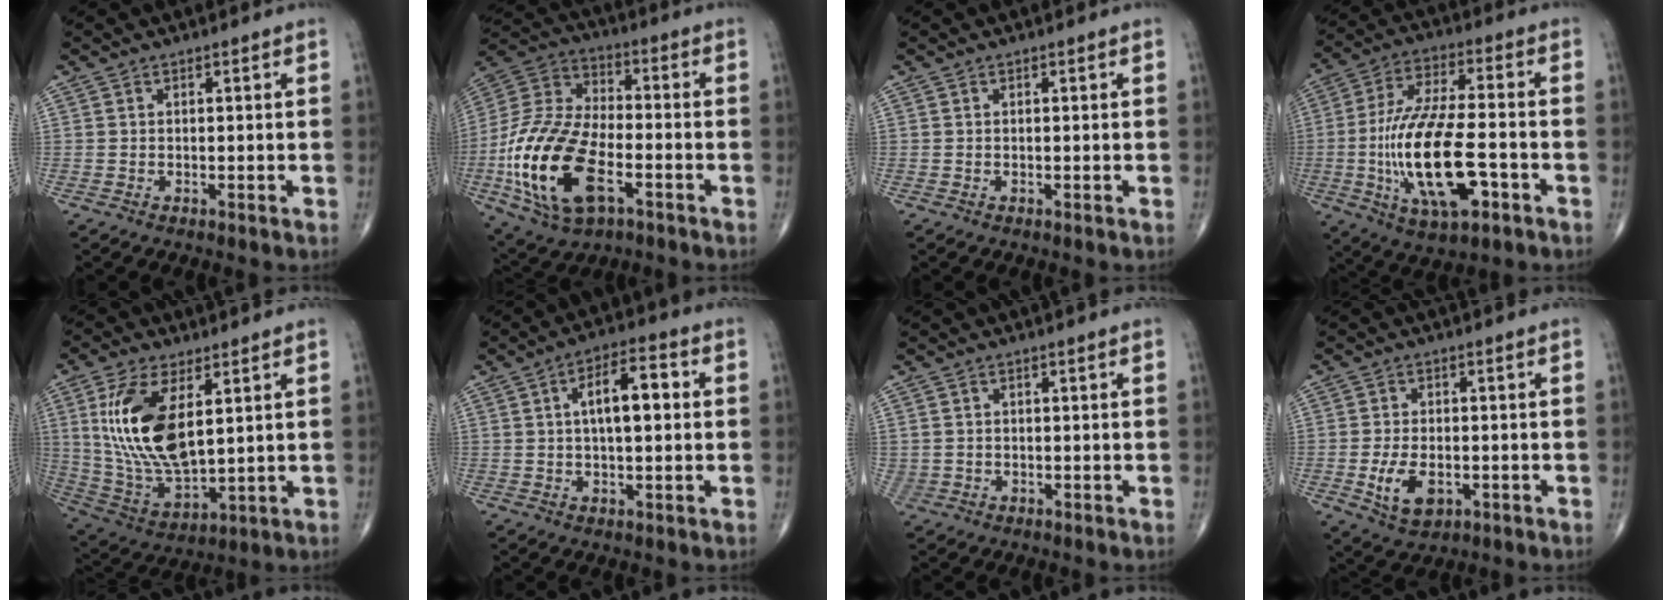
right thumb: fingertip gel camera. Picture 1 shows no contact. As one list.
[{"total": 22.4, "force": [-6.8, 11.6, 17.9], "torque": [-0.372, 0.017, -0.119]}, {"total": 0.0}, {"total": 19.3, "force": [-4.9, 7.5, 17.0], "torque": [-0.334, 0.022, -0.077]}, {"total": 17.7, "force": [4.7, 8.2, 15.0], "torque": [-0.296, -0.023, 0.102]}, {"total": 7.4, "force": [1.1, 3.0, 6.6], "torque": [-0.103, 0.015, 0.012]}, {"total": 1.7, "force": [-0.2, 1.6, 0.3], "torque": [0.000, 0.006, 0.004]}, {"total": 7.1, "force": [-2.0, 4.3, 5.3], "torque": [-0.092, 0.000, -0.025]}]